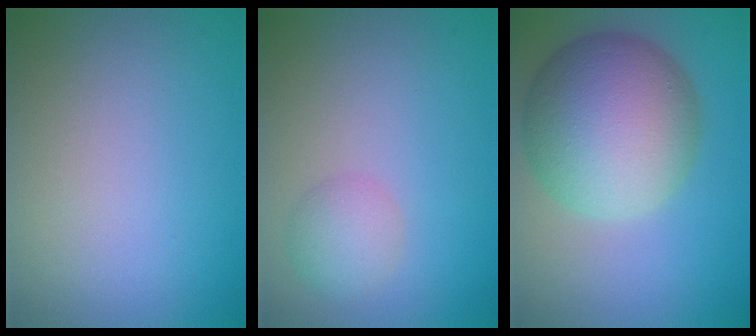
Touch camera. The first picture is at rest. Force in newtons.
{"total": 2.2, "press": 2.2, "slide": 0.0}
{"total": 11.7, "press": 11.7, "slide": 0.3}